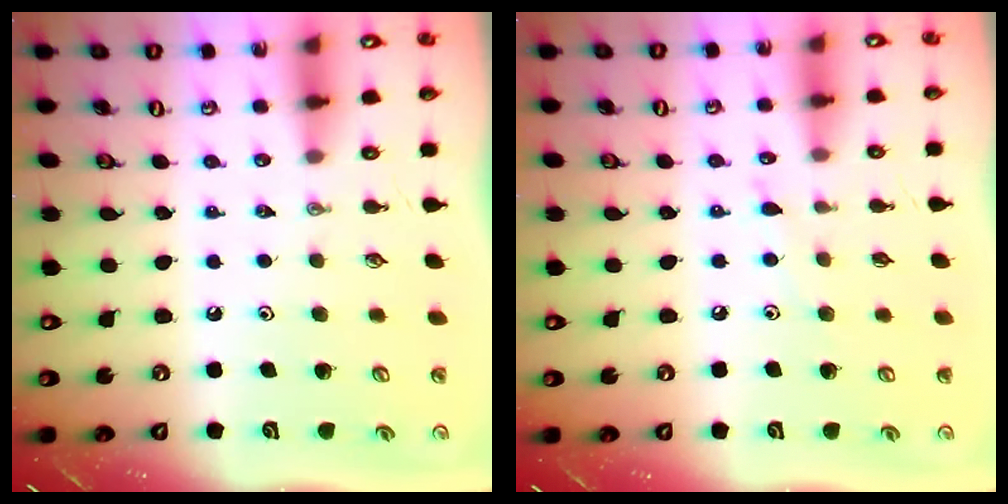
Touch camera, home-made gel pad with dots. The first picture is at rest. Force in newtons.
{"total": 6.3, "press": 6.2, "slide": 0.6}